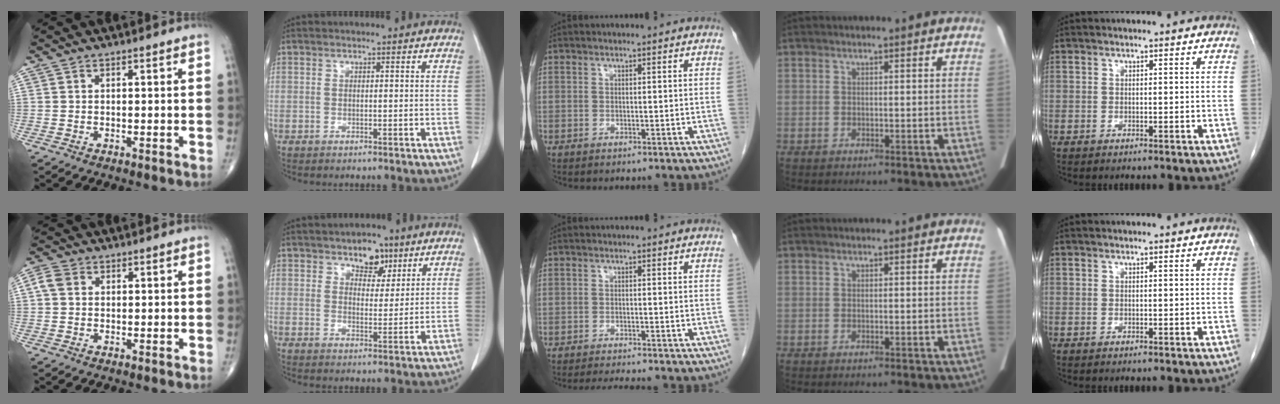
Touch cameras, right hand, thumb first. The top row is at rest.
{"thumb": {"total": 3.1, "force": [0.7, 2.5, 1.7], "torque": [-0.037, 0.009, 0.010]}, "index": {"total": 5.5, "force": [3.5, 3.2, 2.7], "torque": [-0.030, 0.004, 0.054]}, "middle": {"total": 4.0, "force": [-3.7, -0.2, 1.4], "torque": [-0.019, -0.014, -0.057]}}